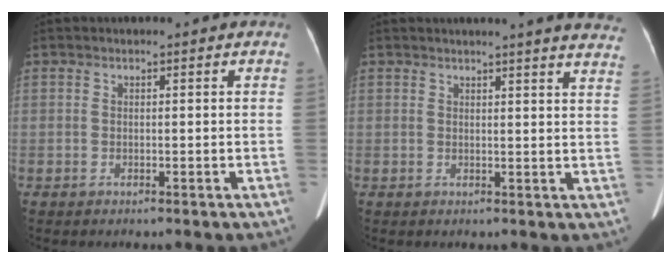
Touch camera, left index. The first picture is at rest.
{"total": 14.4, "force": [13.3, 0.3, 5.6], "torque": [-0.062, -0.037, 0.134]}